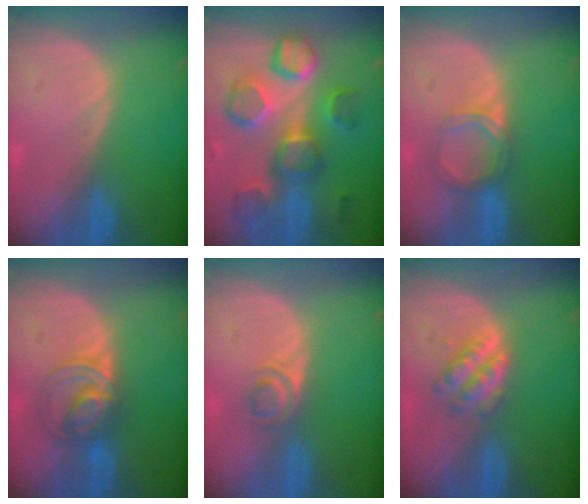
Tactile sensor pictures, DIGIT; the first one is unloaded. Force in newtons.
{"total": 10.6, "press": 10.3, "slide": 2.2}
{"total": 4.1, "press": 4.1, "slide": 0.4}
{"total": 5.9, "press": 5.9, "slide": 0.7}
{"total": 2.8, "press": 2.7, "slide": 1.0}
{"total": 4.8, "press": 4.4, "slide": 1.9}